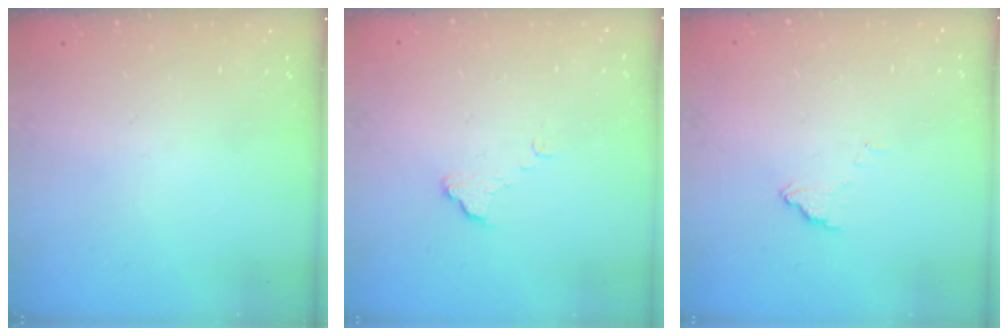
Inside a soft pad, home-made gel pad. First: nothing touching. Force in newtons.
{"total": 5.5, "press": 5.5, "slide": 0.5}
{"total": 2.9, "press": 2.9, "slide": 0.4}